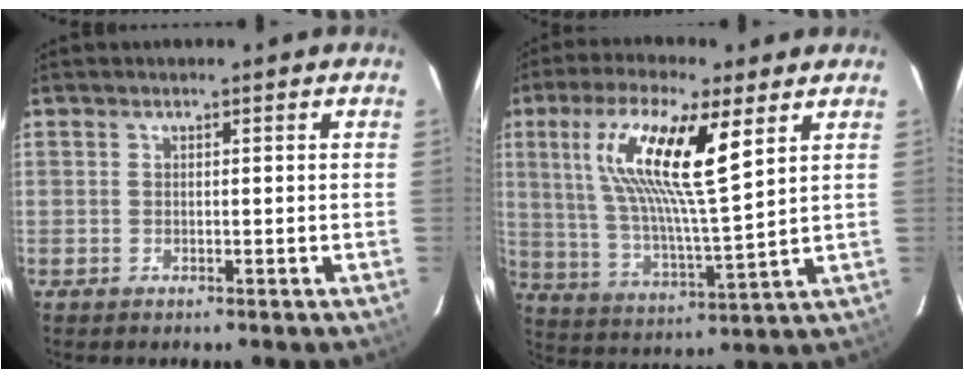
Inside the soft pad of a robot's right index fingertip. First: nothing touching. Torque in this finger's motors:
{"motor_torque": [1.18, 0.09, 1.05, 0.21]}